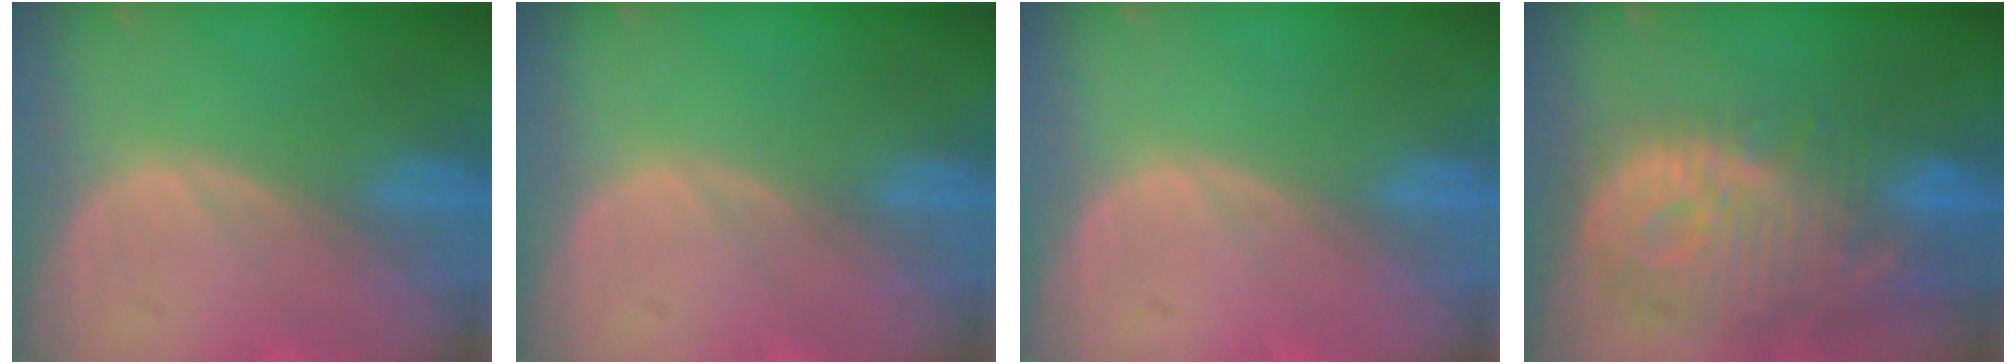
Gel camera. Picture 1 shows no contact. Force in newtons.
{"total": 0.0}
{"total": 0.0}
{"total": 13.1, "press": 11.5, "slide": 6.4}